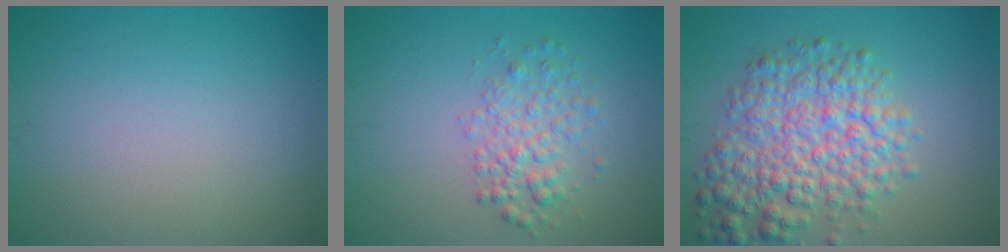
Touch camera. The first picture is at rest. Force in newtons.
{"total": 2.8, "press": 2.8, "slide": 0.1}
{"total": 7.3, "press": 7.3, "slide": 0.2}